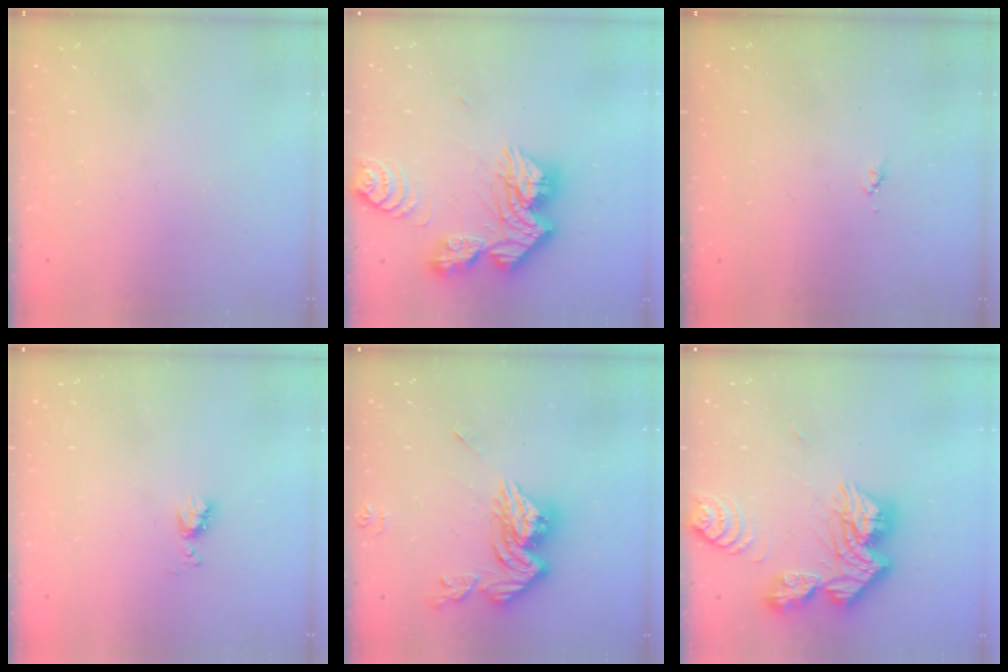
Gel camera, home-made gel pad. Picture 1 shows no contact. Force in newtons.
{"total": 19.6, "press": 19.5, "slide": 1.9}
{"total": 3.4, "press": 3.4, "slide": 0.5}
{"total": 4.9, "press": 4.8, "slide": 0.8}
{"total": 13.7, "press": 13.6, "slide": 1.3}
{"total": 19.6, "press": 19.5, "slide": 1.9}